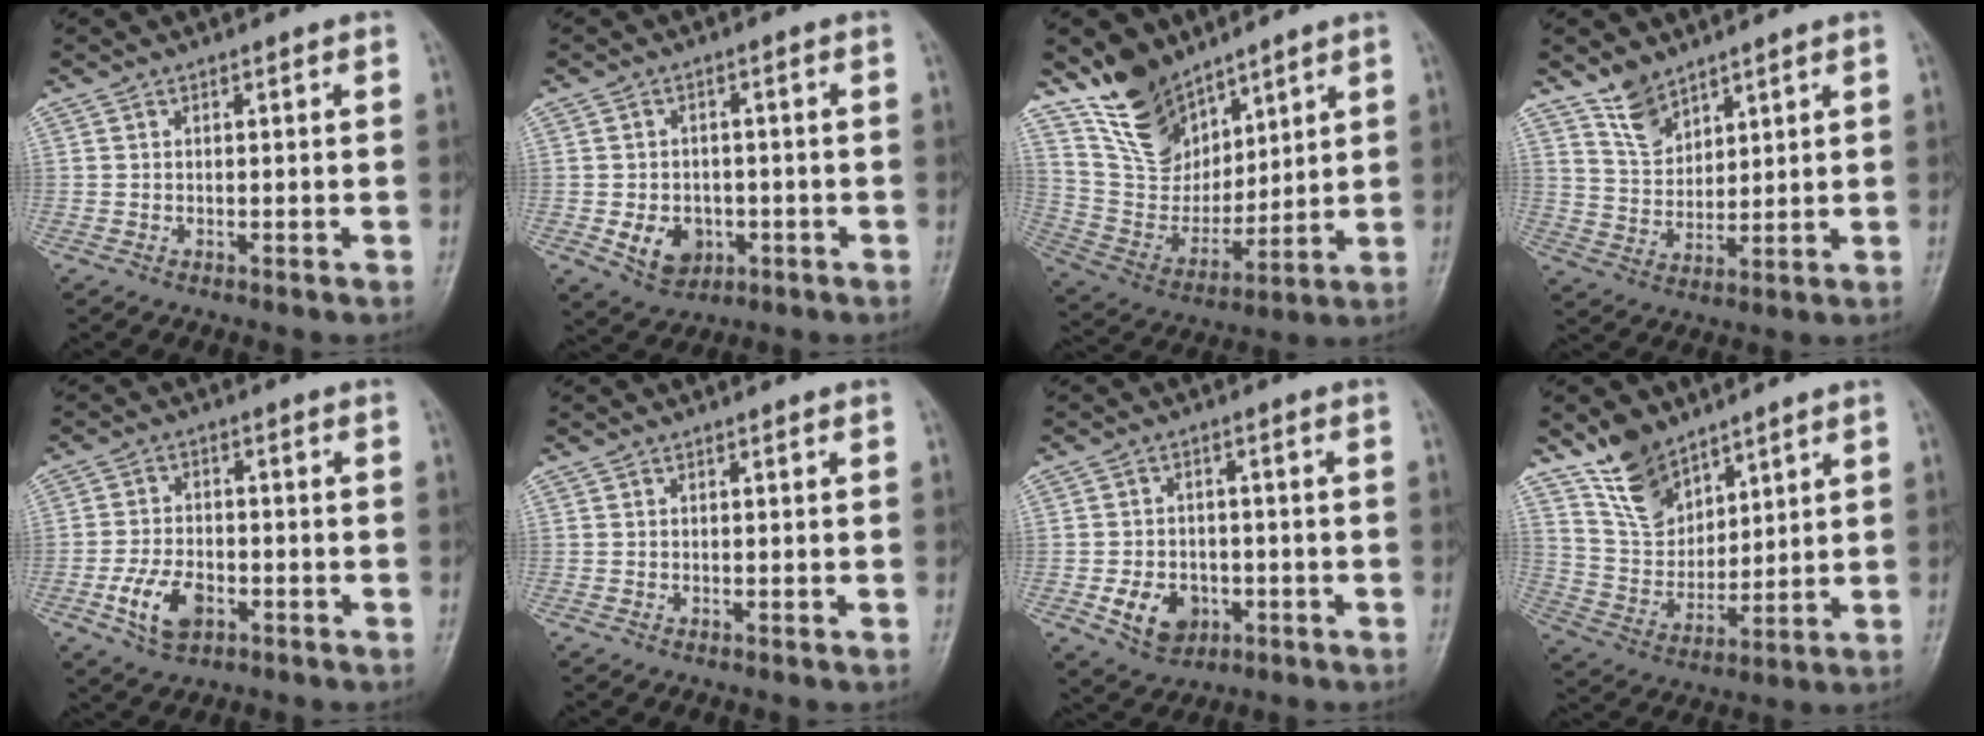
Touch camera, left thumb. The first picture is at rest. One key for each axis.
{"total": 6.7, "fx": -2.0, "fy": 5.3, "fz": 3.6, "tx": -0.034, "ty": 0.008, "tz": -0.021}
{"total": 14.6, "fx": 10.6, "fy": 8.0, "fz": 5.9, "tx": -0.073, "ty": -0.067, "tz": 0.217}
{"total": 6.3, "fx": 4.9, "fy": 3.2, "fz": 2.3, "tx": -0.025, "ty": -0.036, "tz": 0.104}
{"total": 7.8, "fx": -3.2, "fy": 4.6, "fz": 5.3, "tx": -0.095, "ty": 0.013, "tz": -0.057}
{"total": 0.0}
{"total": 7.4, "fx": -2.6, "fy": 5.7, "fz": 4.1, "tx": -0.043, "ty": 0.013, "tz": -0.036}
{"total": 10.8, "fx": 8.0, "fy": 5.9, "fz": 4.3, "tx": -0.055, "ty": -0.052, "tz": 0.165}